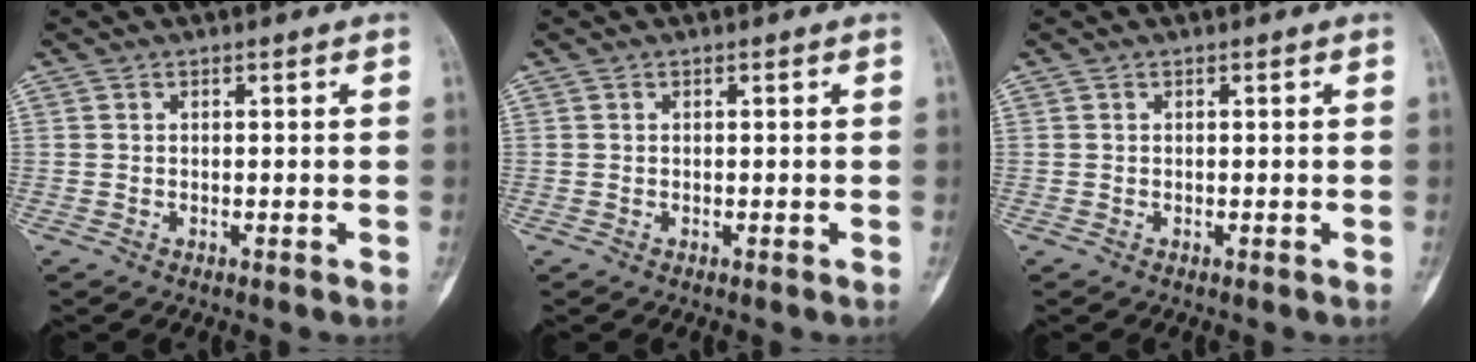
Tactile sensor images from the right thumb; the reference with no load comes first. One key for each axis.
{"total": 0.0}
{"total": 0.0}